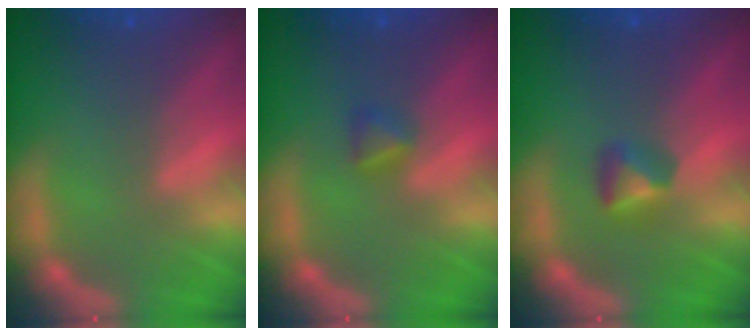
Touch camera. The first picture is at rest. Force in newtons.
{"total": 1.4}
{"total": 1.9}